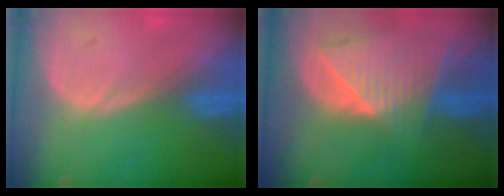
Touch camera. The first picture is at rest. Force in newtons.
{"total": 9.2, "press": 8.2, "slide": 4.2}